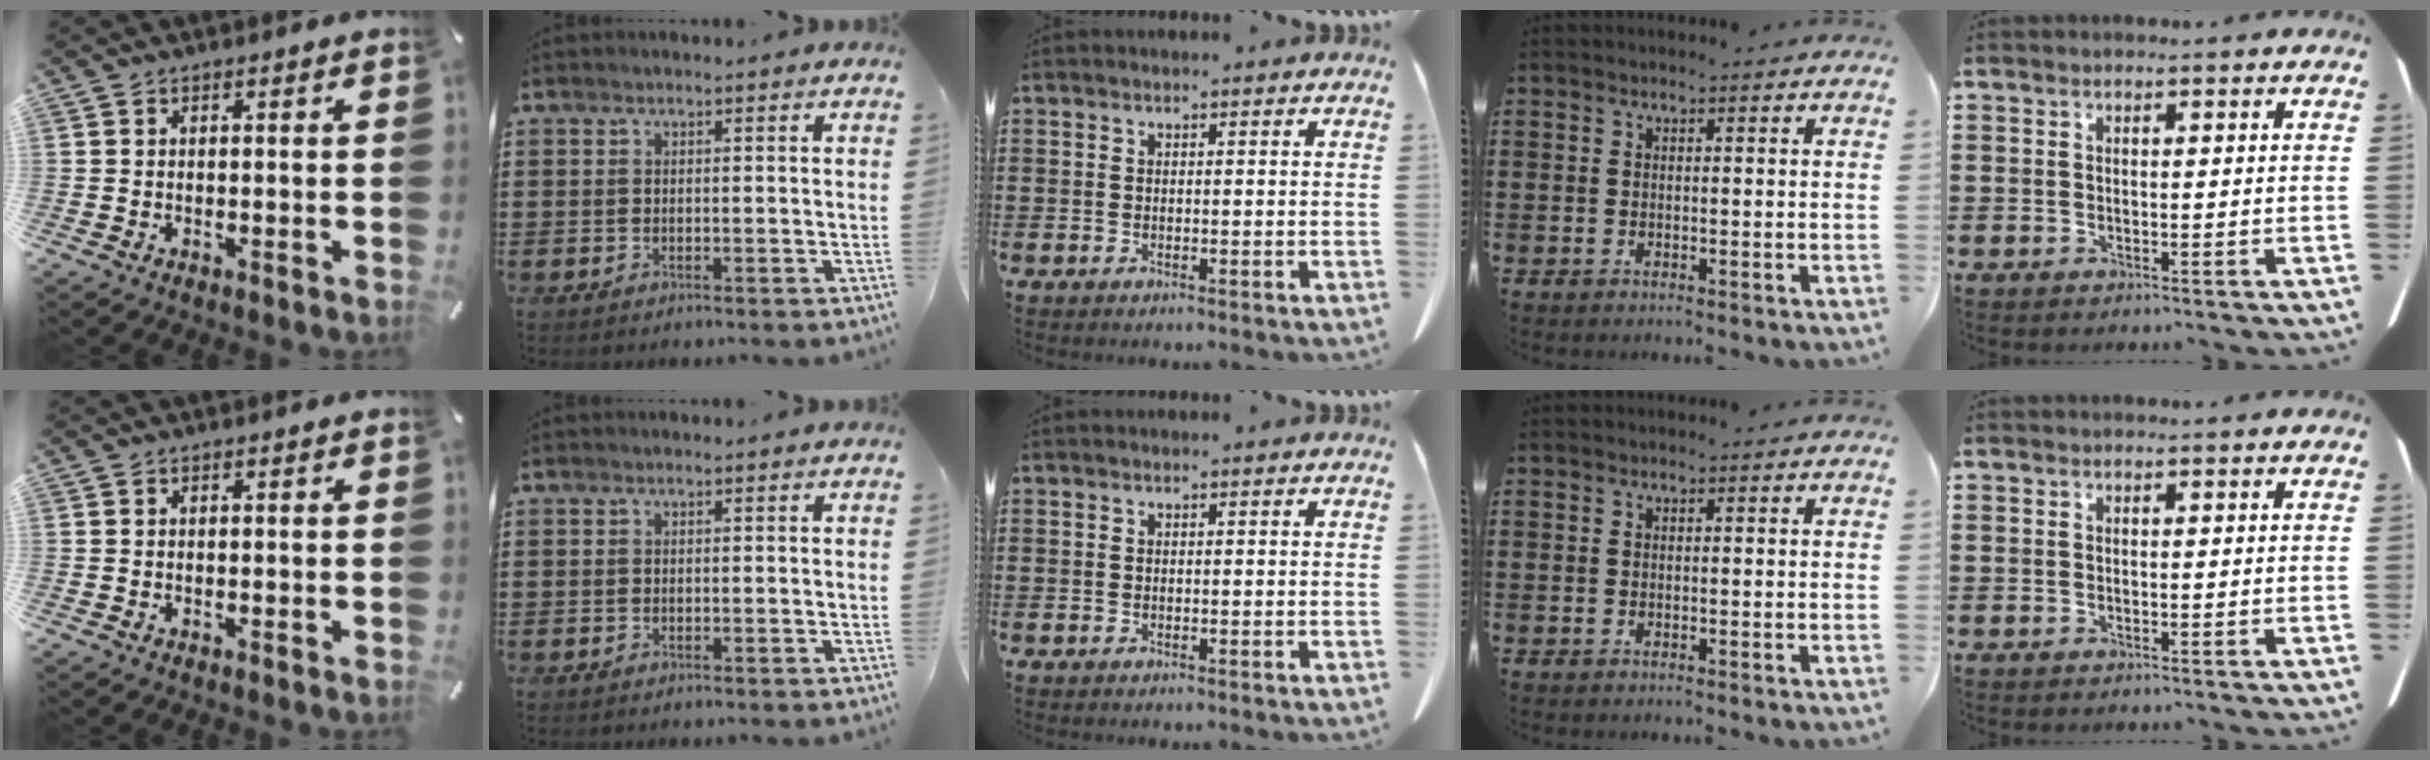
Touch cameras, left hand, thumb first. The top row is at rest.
{}